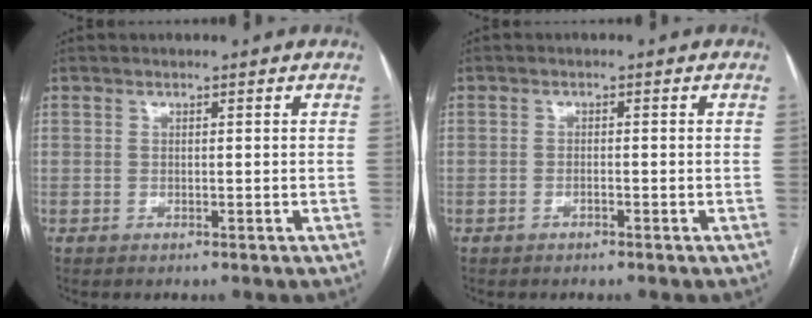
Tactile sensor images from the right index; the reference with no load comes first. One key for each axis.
{"total": 0.7, "fx": -0.5, "fy": 0.2, "fz": 0.4, "tx": -0.008, "ty": 0.001, "tz": -0.008}